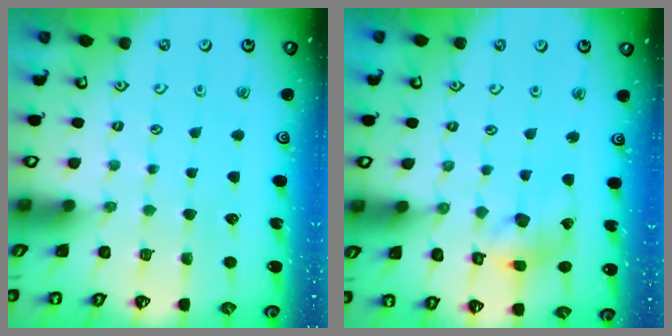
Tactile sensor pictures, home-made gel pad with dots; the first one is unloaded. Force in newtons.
{"total": 10.9, "press": 10.8, "slide": 1.4}